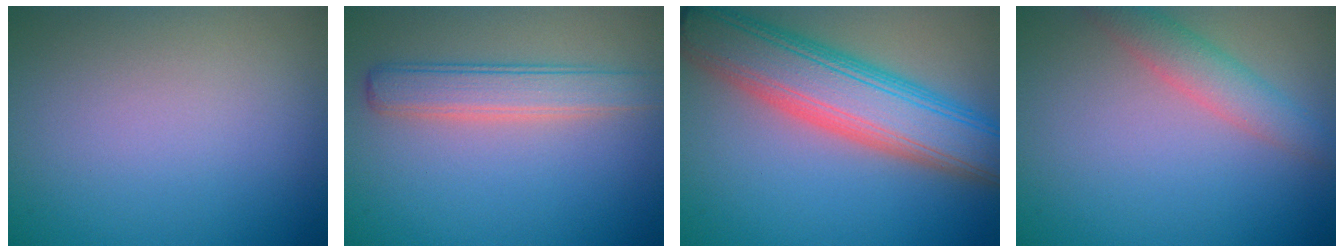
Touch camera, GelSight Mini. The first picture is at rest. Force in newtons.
{"total": 3.6, "press": 3.6, "slide": 0.2}
{"total": 9.9, "press": 9.9, "slide": 0.5}
{"total": 2.9, "press": 2.9, "slide": 0.2}